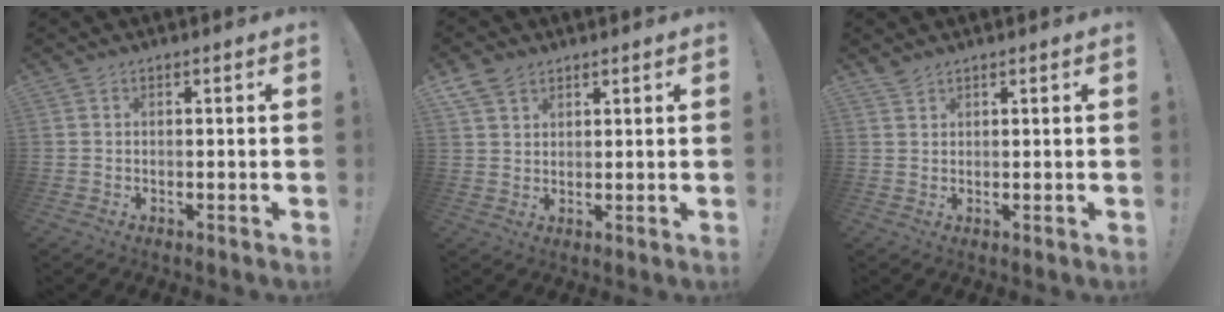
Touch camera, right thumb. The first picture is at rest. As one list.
[{"total": 5.8, "force": [3.9, 3.7, 2.1], "torque": [-0.040, -0.014, 0.077]}, {"total": 2.0, "force": [1.8, 0.5, 0.7], "torque": [-0.008, -0.010, 0.032]}]